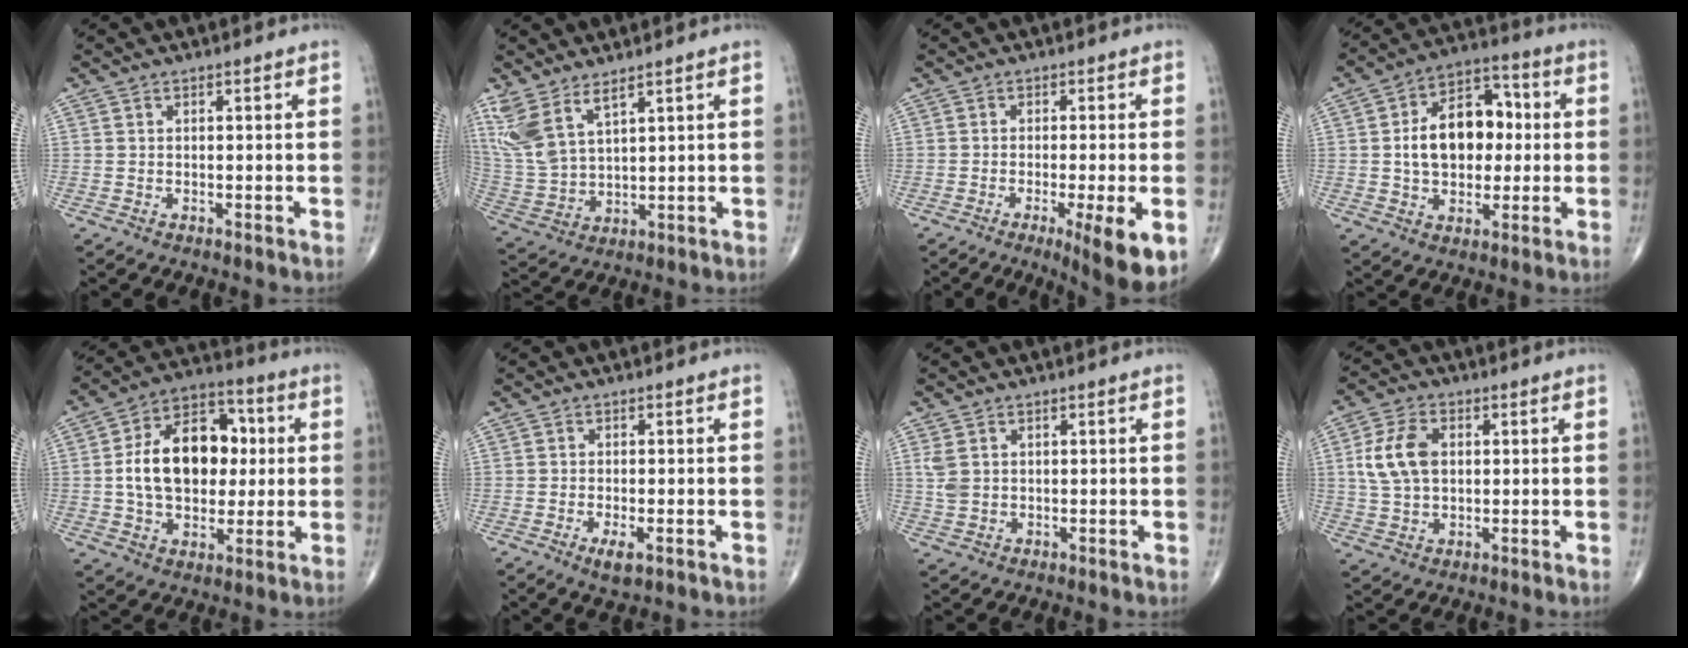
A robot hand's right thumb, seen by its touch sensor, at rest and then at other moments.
{"total": 10.0, "force": [6.5, 3.8, 6.6], "torque": [-0.149, -0.026, 0.152]}
{"total": 10.0, "force": [-3.6, 1.5, 9.2], "torque": [-0.130, -0.017, -0.051]}
{"total": 14.9, "force": [0.8, 10.0, 11.0], "torque": [-0.142, 0.028, 0.009]}
{"total": 18.4, "force": [1.4, 12.3, 13.6], "torque": [-0.189, 0.024, 0.020]}
{"total": 3.1, "force": [-1.4, 1.1, 2.6], "torque": [-0.046, -0.005, -0.022]}
{"total": 3.2, "force": [0.9, 2.4, 2.0], "torque": [-0.043, 0.001, 0.024]}
{"total": 9.0, "force": [1.5, 5.8, 6.7], "torque": [-0.132, 0.005, 0.032]}